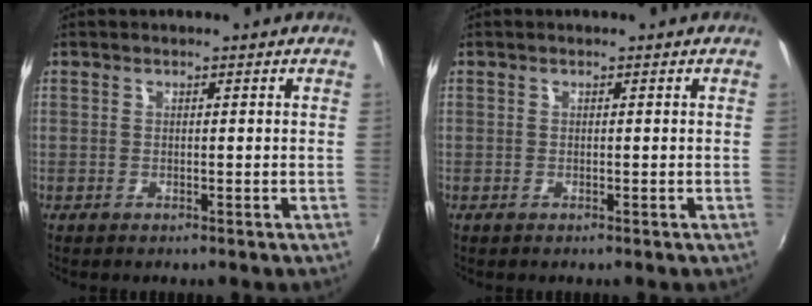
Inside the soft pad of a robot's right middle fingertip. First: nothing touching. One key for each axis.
{"total": 0.0}